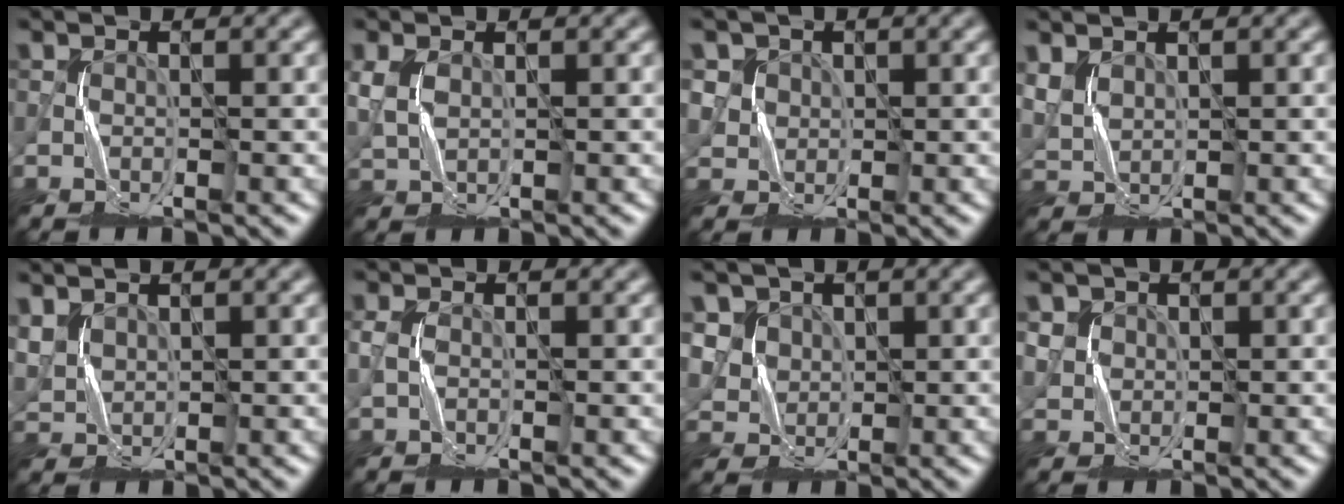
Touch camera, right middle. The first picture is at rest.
{"total": 2.1, "force": [0.5, 1.2, 1.7], "torque": [-0.057, 0.000, 0.015]}
{"total": 3.1, "force": [1.4, 2.8, 0.5], "torque": [-0.032, -0.004, 0.033]}
{"total": 2.3, "force": [1.5, 1.3, 1.3], "torque": [-0.045, -0.001, 0.036]}
{"total": 2.4, "force": [1.5, 1.5, 1.2], "torque": [-0.044, -0.001, 0.035]}
{"total": 0.9, "force": [-0.1, 0.4, 0.8], "torque": [-0.025, 0.001, -0.003]}
{"total": 4.2, "force": [2.1, 3.5, 1.1], "torque": [-0.046, 0.000, 0.043]}
{"total": 1.8, "force": [0.7, 1.6, 0.1], "torque": [-0.024, -0.010, 0.026]}